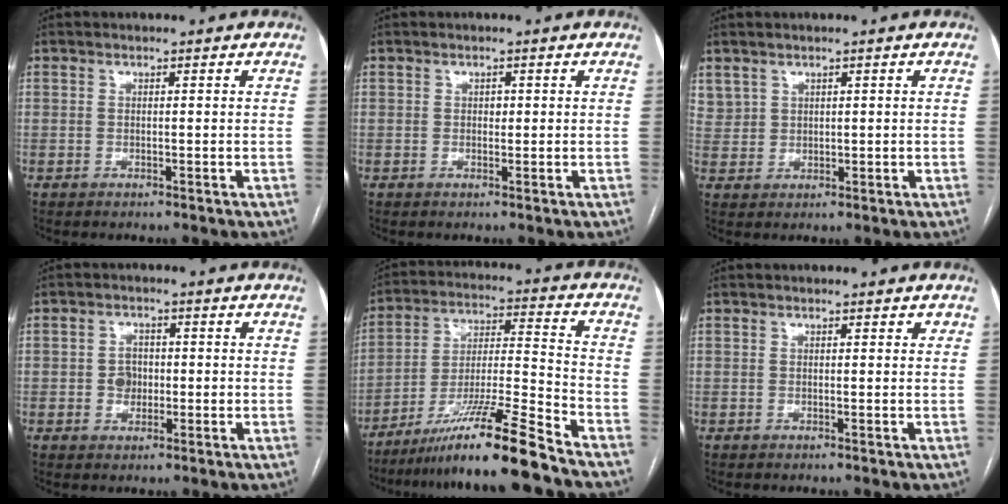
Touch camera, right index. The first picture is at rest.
{"total": 0.8, "force": [0.1, 0.6, 0.5], "torque": [-0.007, 0.001, 0.001]}
{"total": 3.2, "force": [2.0, 2.4, 0.5], "torque": [-0.006, 0.007, 0.048]}
{"total": 3.2, "force": [-0.3, 2.7, 1.8], "torque": [-0.025, 0.008, -0.004]}
{"total": 15.4, "force": [-12.2, -1.9, 9.2], "torque": [-0.159, -0.010, -0.214]}
{"total": 0.6, "force": [0.3, 0.4, 0.2], "torque": [-0.001, 0.002, -0.001]}